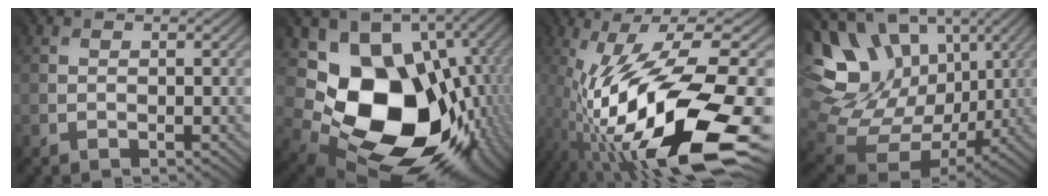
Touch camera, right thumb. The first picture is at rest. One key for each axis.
{"total": 17.9, "fx": -0.4, "fy": 13.8, "fz": 11.4, "tx": -0.165, "ty": -0.051, "tz": 0.024}
{"total": 18.7, "fx": -7.0, "fy": 5.8, "fz": 16.3, "tx": -0.306, "ty": -0.011, "tz": -0.119}
{"total": 17.4, "fx": 4.3, "fy": 13.8, "fz": 9.7, "tx": -0.222, "ty": 0.003, "tz": 0.105}